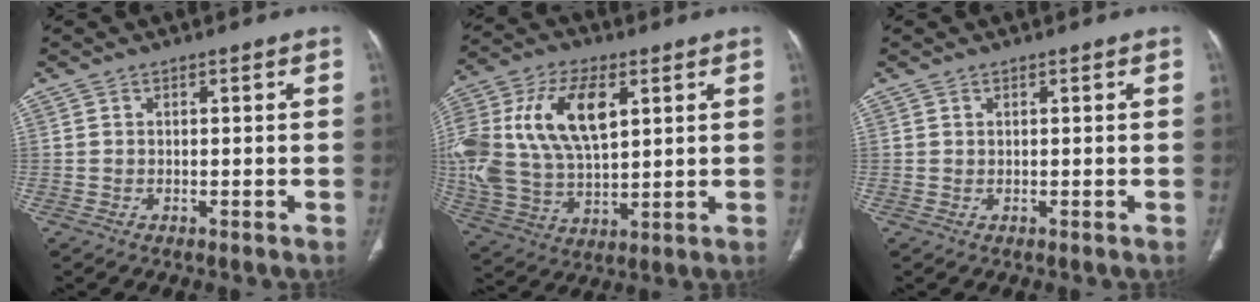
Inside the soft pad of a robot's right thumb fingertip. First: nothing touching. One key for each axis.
{"total": 24.2, "fx": 6.3, "fy": 13.8, "fz": 18.9, "tx": -0.419, "ty": 0.005, "tz": 0.118}
{"total": 0.0}